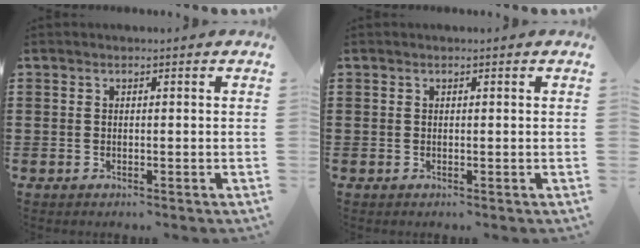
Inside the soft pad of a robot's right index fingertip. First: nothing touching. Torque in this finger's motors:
{"motor_torque": [-0.08, -0.06, 0.00, 0.01]}